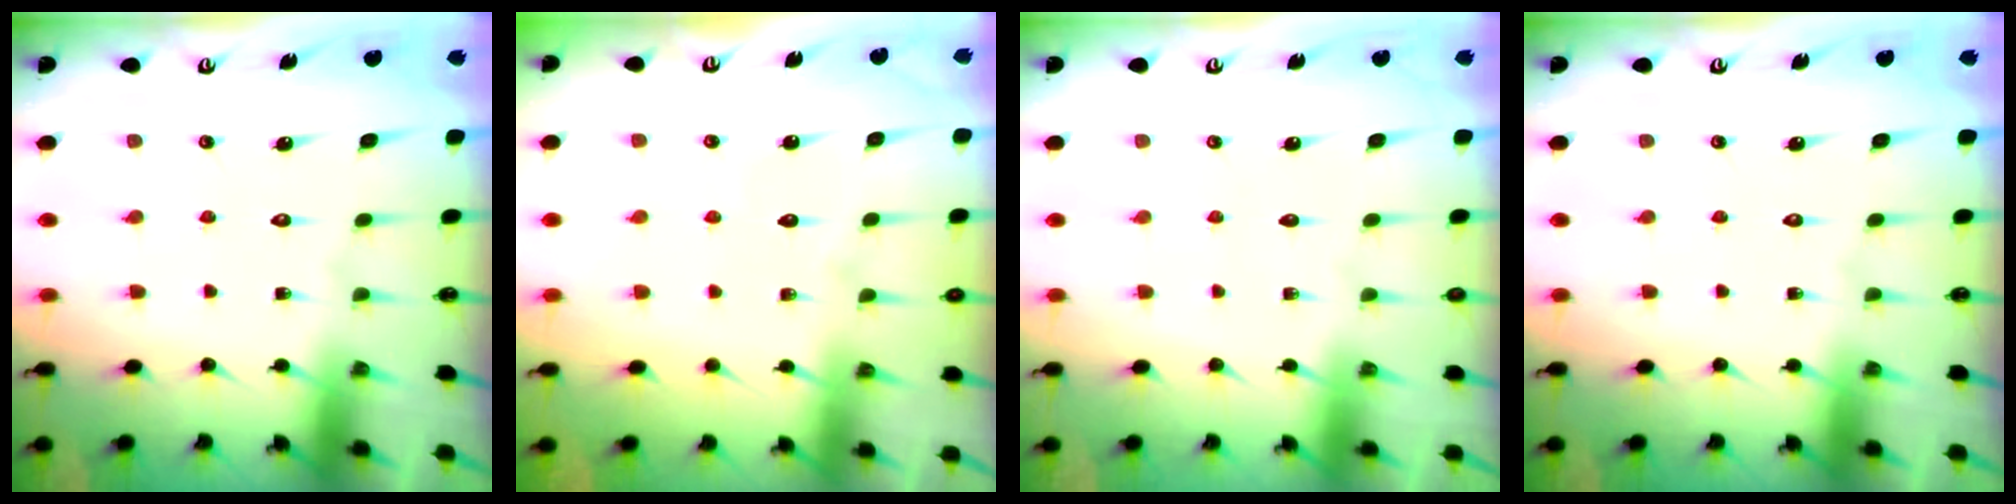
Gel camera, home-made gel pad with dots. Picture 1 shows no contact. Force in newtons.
{"total": 4.2, "press": 4.1, "slide": 0.3}
{"total": 0.0}
{"total": 0.0}